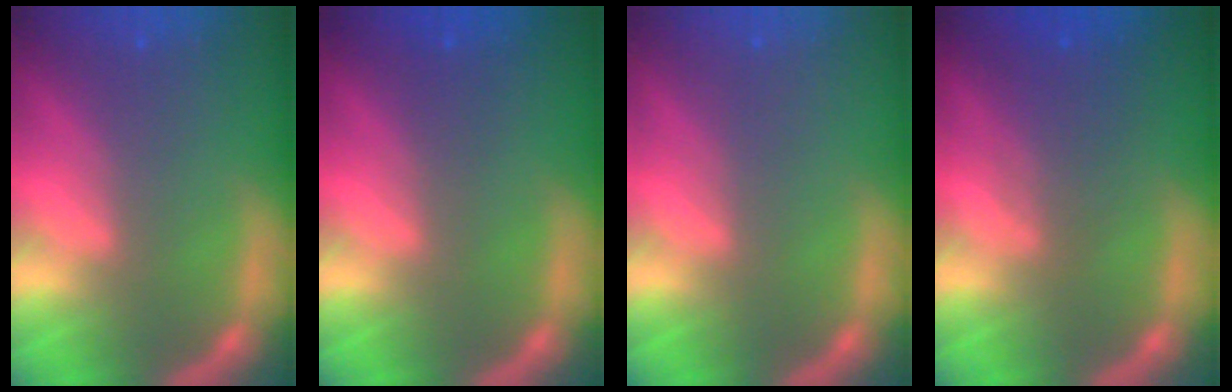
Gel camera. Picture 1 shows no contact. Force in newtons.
{"total": 1.0}
{"total": 0.0}
{"total": 3.0}